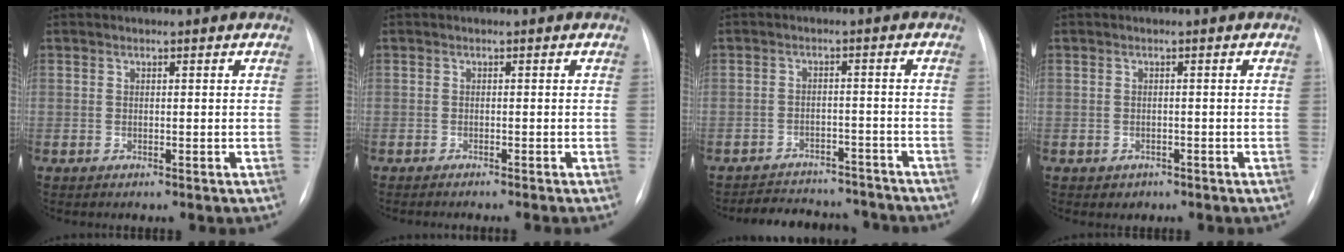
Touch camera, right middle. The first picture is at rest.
{"total": 4.4, "force": [-3.7, -0.5, 2.2], "torque": [-0.013, -0.001, -0.048]}
{"total": 11.9, "force": [-11.0, 3.8, 2.4], "torque": [-0.035, 0.017, -0.141]}
{"total": 1.4, "force": [-0.8, 1.1, 0.1], "torque": [-0.003, 0.003, -0.008]}